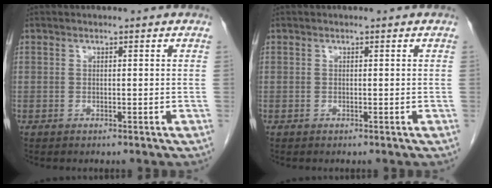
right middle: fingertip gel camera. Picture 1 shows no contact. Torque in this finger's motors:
{"motor_torque": [0.00, 0.05, -0.02, -0.01]}